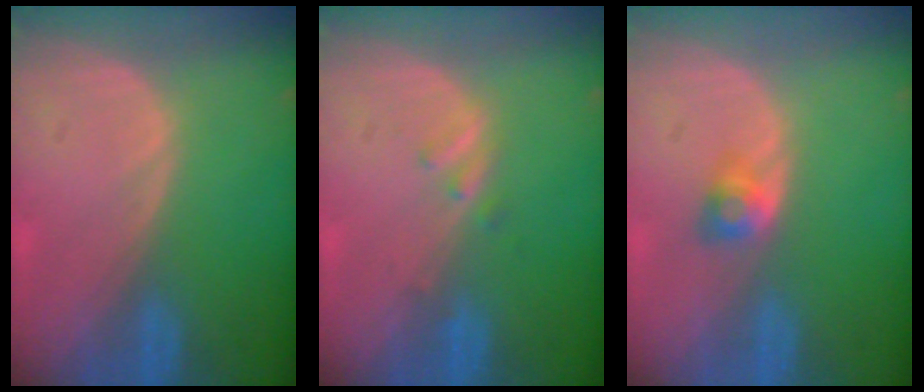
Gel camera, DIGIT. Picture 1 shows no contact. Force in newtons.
{"total": 1.4, "press": 1.4, "slide": 0.2}
{"total": 2.6, "press": 2.3, "slide": 1.2}